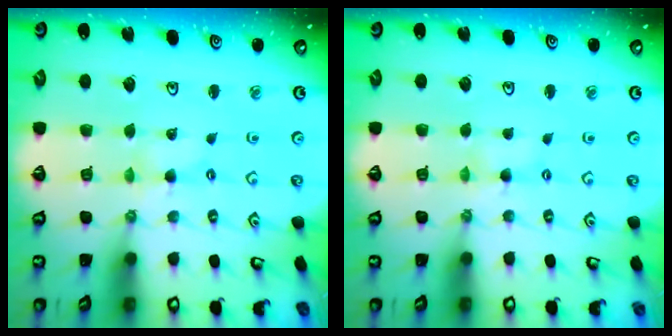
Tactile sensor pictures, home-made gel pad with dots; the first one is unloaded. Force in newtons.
{"total": 0.0}